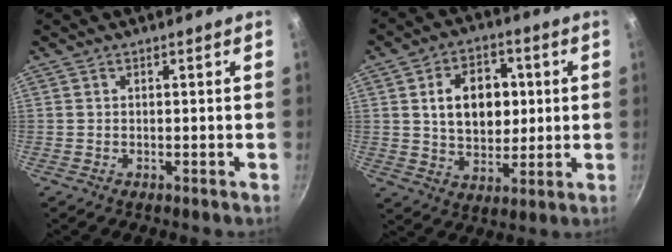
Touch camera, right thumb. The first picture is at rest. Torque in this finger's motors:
{"motor_torque": [-0.69, 1.44, 0.28, 0.06, 0.04]}